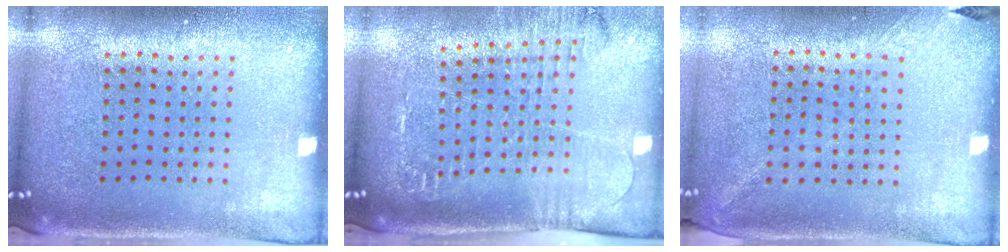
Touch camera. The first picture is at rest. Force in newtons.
{"total": 1.9, "press": 1.9, "slide": 0.4}
{"total": 1.3, "press": 1.0, "slide": 0.8}